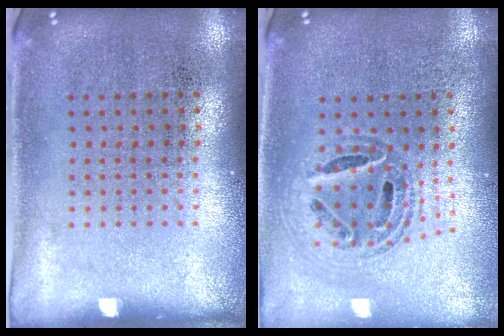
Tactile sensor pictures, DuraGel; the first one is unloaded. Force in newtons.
{"total": 0.9, "press": 0.9, "slide": 0.2}